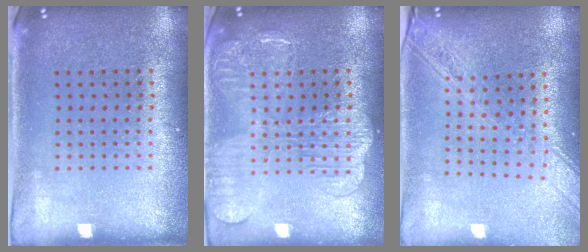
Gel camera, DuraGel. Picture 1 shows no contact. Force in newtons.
{"total": 2.4, "press": 2.3, "slide": 0.5}
{"total": 2.2, "press": 1.9, "slide": 1.2}